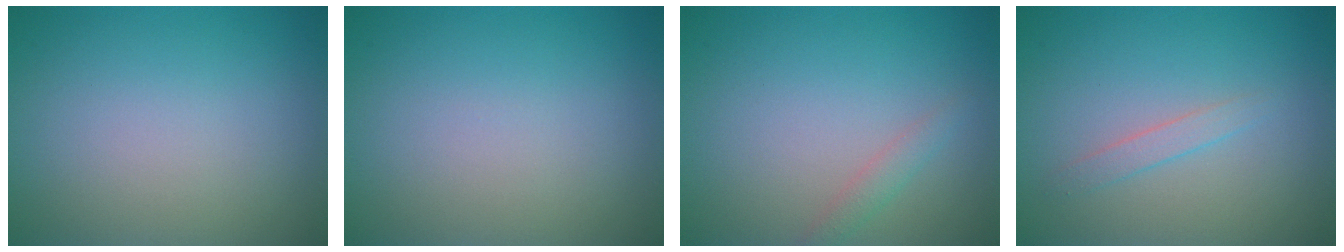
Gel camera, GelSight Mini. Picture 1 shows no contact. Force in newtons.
{"total": 0.0}
{"total": 1.2, "press": 1.2, "slide": 0.1}
{"total": 1.1, "press": 1.1, "slide": 0.1}